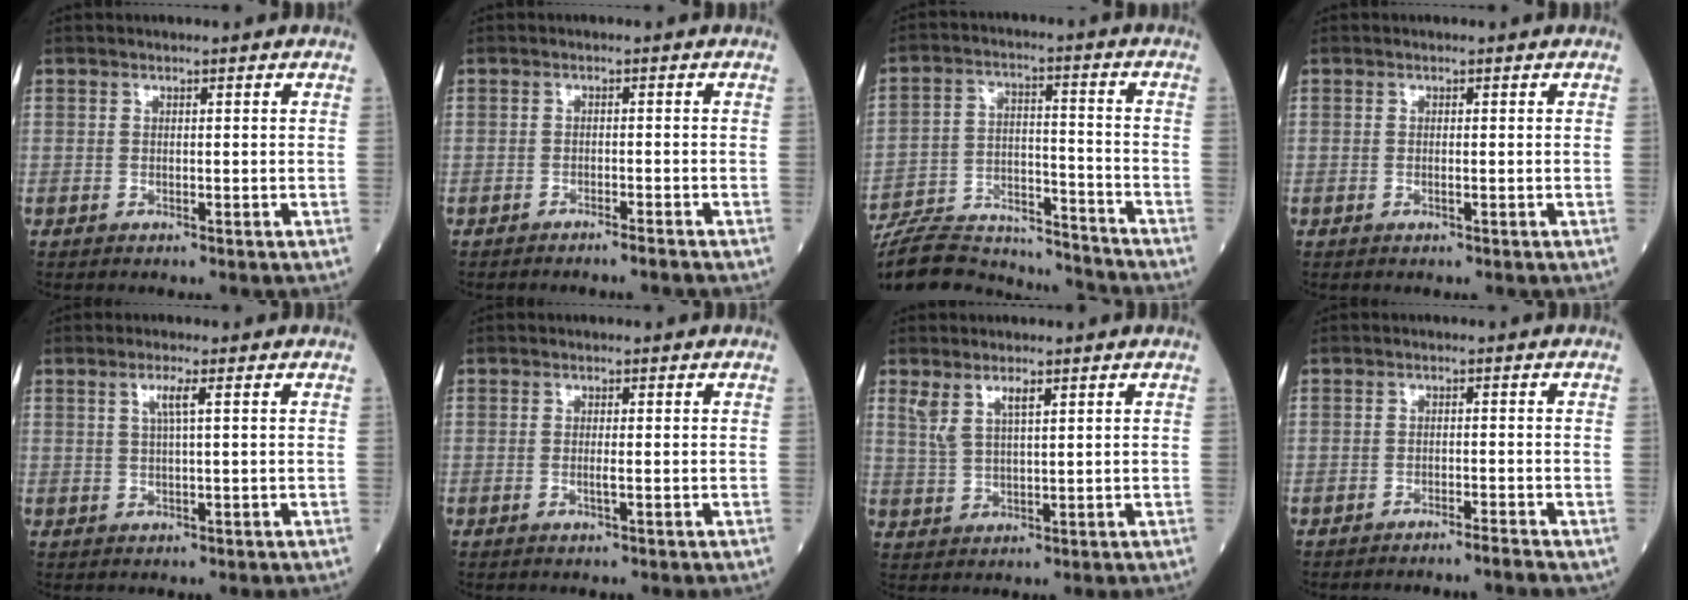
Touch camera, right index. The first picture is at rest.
{"total": 2.1, "force": [-1.9, -0.4, 0.9], "torque": [-0.013, 0.002, -0.024]}
{"total": 18.1, "force": [-17.5, 2.8, 3.8], "torque": [-0.086, 0.013, -0.271]}
{"total": 0.0}
{"total": 2.3, "force": [0.9, -0.3, 2.1], "torque": [-0.045, 0.003, 0.019]}
{"total": 0.9, "force": [-0.2, -0.2, 0.9], "torque": [-0.020, -0.001, -0.003]}
{"total": 3.7, "force": [2.3, 0.9, 2.8], "torque": [-0.067, 0.011, 0.054]}
{"total": 2.4, "force": [-2.1, -0.5, 0.9], "torque": [-0.013, 0.001, -0.028]}